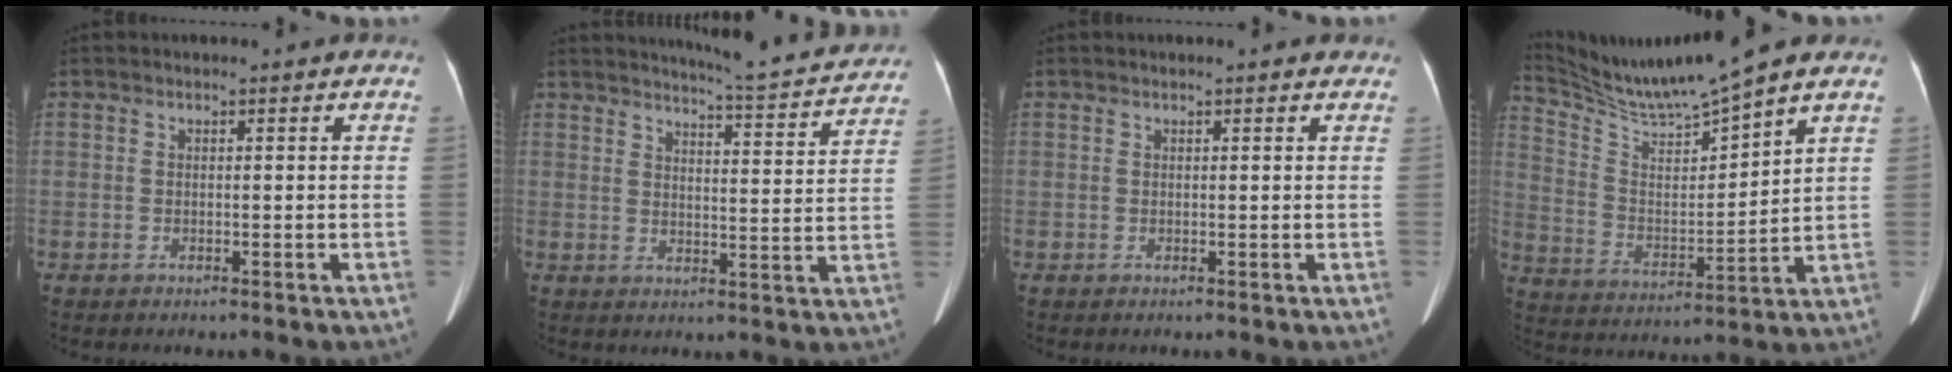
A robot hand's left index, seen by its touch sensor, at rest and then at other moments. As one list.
[{"total": 13.0, "force": [12.5, 0.5, 3.6], "torque": [-0.052, -0.024, 0.150]}, {"total": 4.0, "force": [3.7, 1.0, 1.3], "torque": [-0.012, 0.023, 0.035]}, {"total": 12.4, "force": [11.5, -1.4, 4.4], "torque": [-0.096, 0.003, 0.224]}]